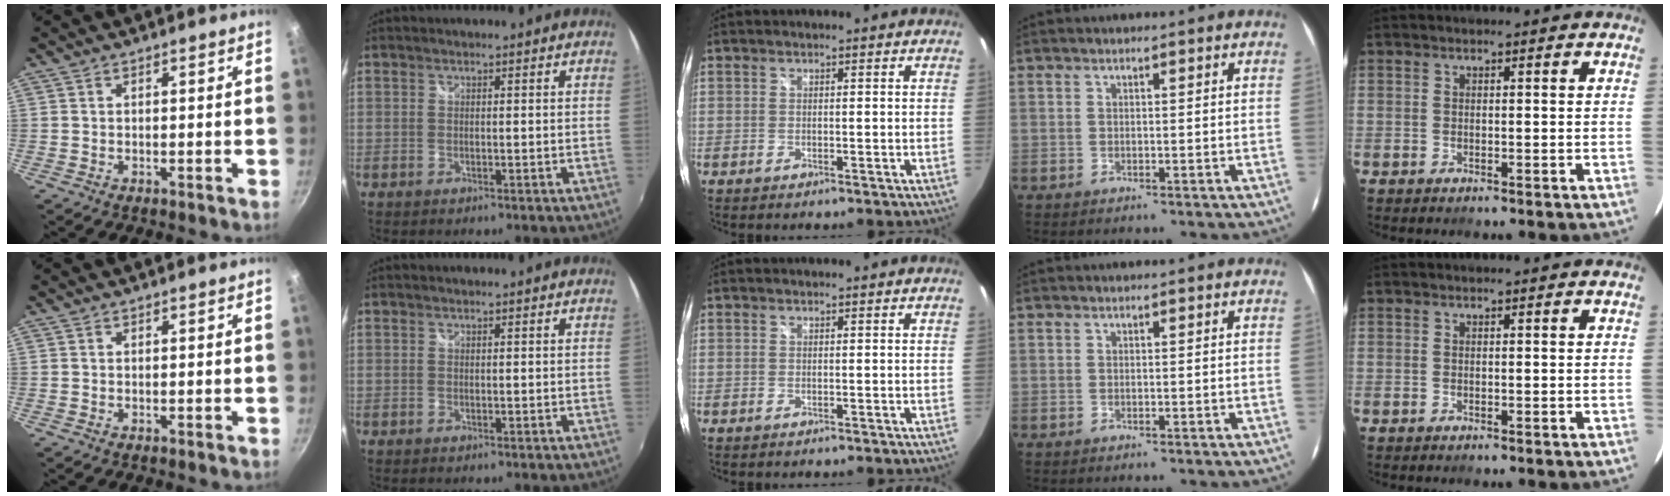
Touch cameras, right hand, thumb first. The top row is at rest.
{}